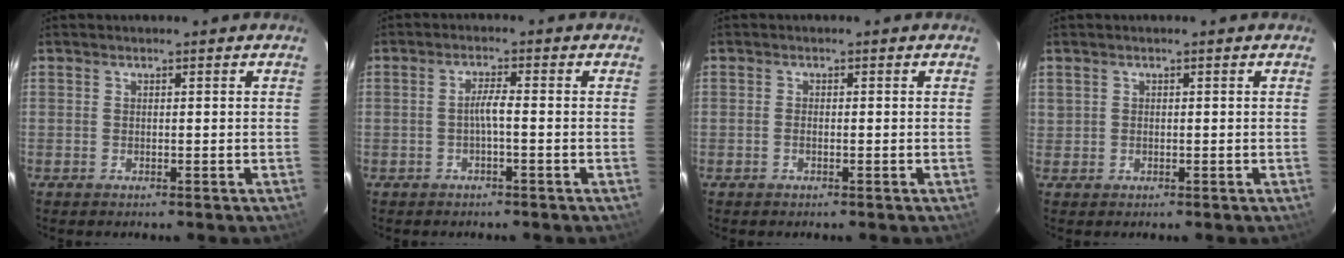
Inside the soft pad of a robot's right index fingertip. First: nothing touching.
{"total": 2.3, "force": [-0.8, -0.1, 2.2], "torque": [-0.042, 0.005, -0.015]}
{"total": 0.7, "force": [-0.3, 0.4, 0.5], "torque": [-0.011, 0.001, -0.006]}
{"total": 0.8, "force": [0.2, 0.8, 0.0], "torque": [0.003, 0.003, 0.004]}